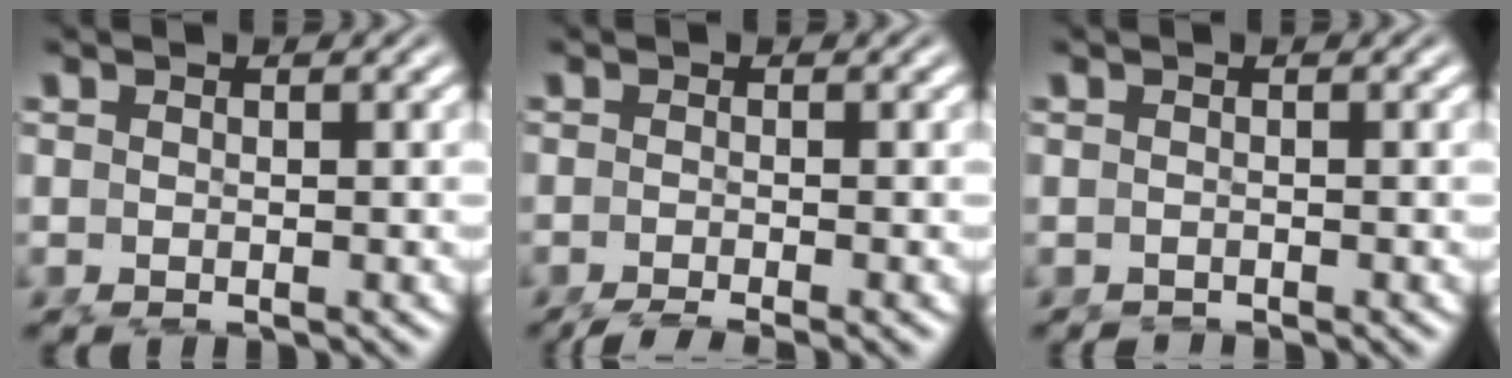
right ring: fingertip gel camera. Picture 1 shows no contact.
{"total": 5.5, "force": [-4.8, 1.0, 2.3], "torque": [-0.025, -0.016, -0.067]}
{"total": 1.3, "force": [-1.2, -0.3, 0.1], "torque": [0.001, -0.011, -0.014]}